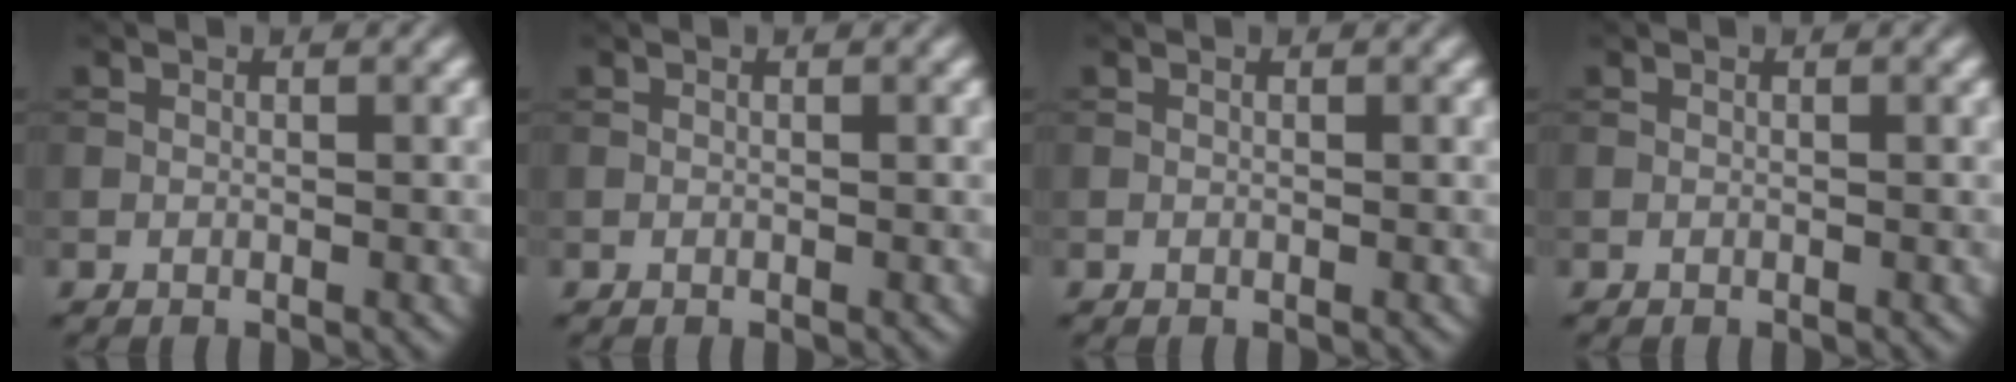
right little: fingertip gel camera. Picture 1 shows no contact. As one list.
[{"total": 0.0}, {"total": 0.0}, {"total": 0.0}]